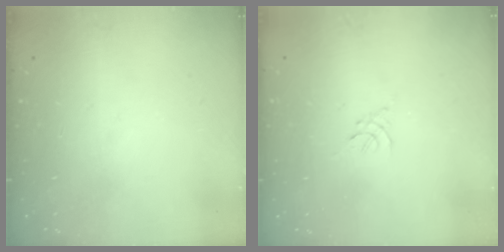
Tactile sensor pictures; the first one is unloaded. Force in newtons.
{"total": 0.0}